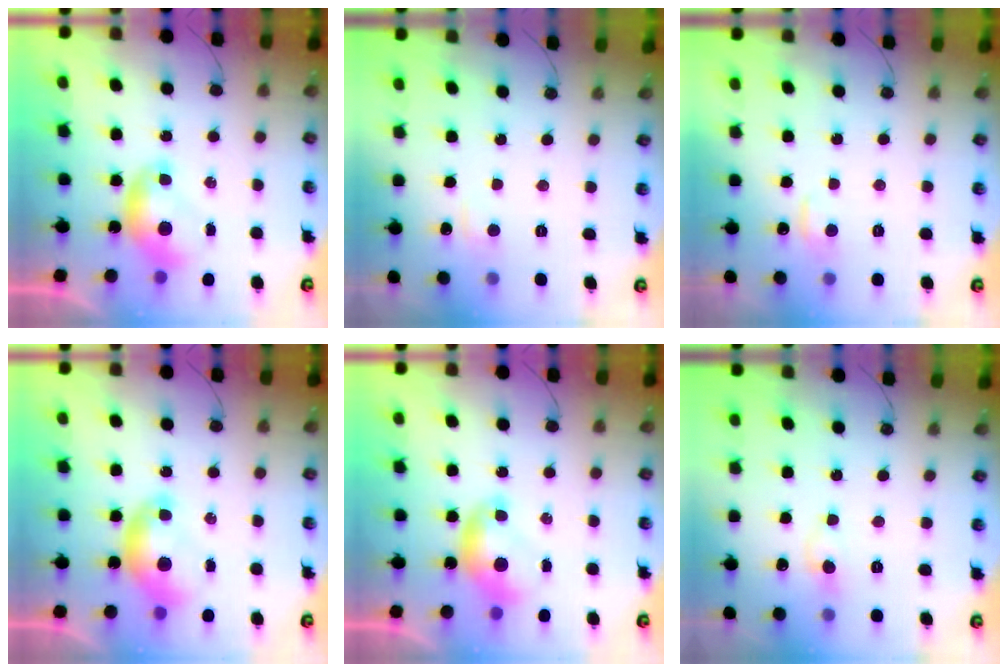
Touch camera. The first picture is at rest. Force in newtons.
{"total": 2.7, "press": 2.7, "slide": 0.5}
{"total": 1.0, "press": 0.7, "slide": 0.7}
{"total": 1.5, "press": 1.4, "slide": 0.6}
{"total": 0.0}
{"total": 0.6, "press": 0.2, "slide": 0.5}